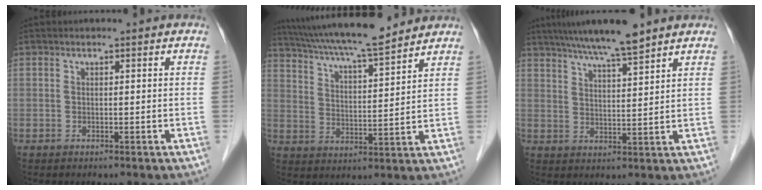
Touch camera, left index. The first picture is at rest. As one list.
[{"total": 16.2, "force": [14.4, 1.3, 7.3], "torque": [-0.134, 0.017, 0.234]}, {"total": 9.2, "force": [7.6, 0.0, 5.2], "torque": [-0.084, 0.015, 0.125]}]